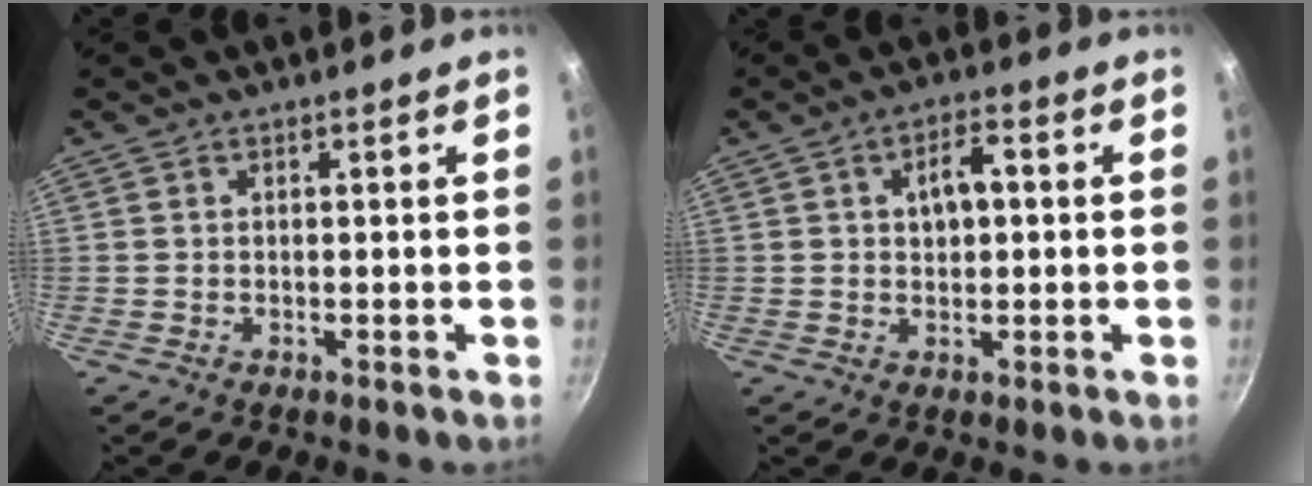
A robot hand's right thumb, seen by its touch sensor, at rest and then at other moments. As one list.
[{"total": 5.6, "force": [0.8, 3.2, 4.5], "torque": [-0.050, 0.013, 0.012]}]